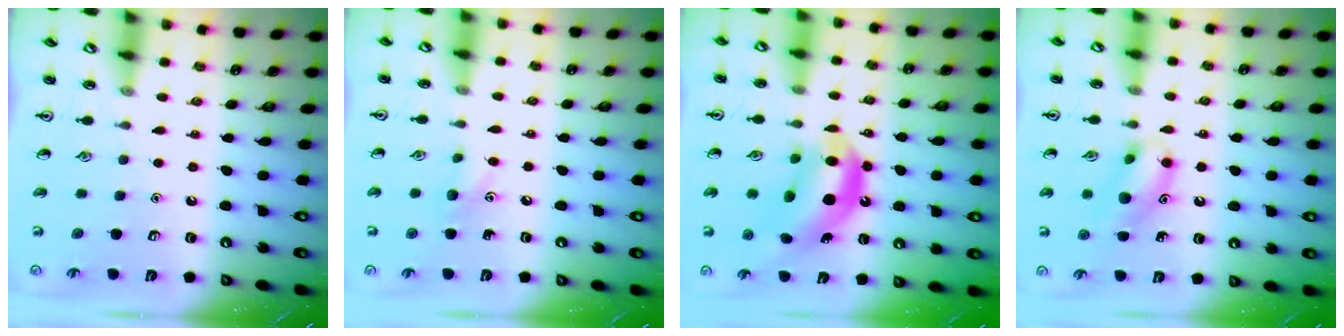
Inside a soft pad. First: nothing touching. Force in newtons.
{"total": 5.1, "press": 4.8, "slide": 1.8}
{"total": 12.9, "press": 12.3, "slide": 3.8}
{"total": 11.5, "press": 11.3, "slide": 2.2}